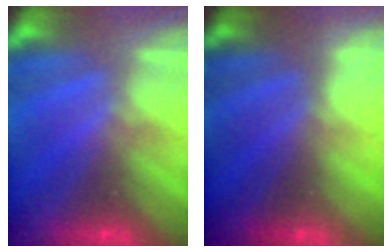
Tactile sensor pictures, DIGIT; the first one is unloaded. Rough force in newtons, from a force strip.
{"total": 2.1}